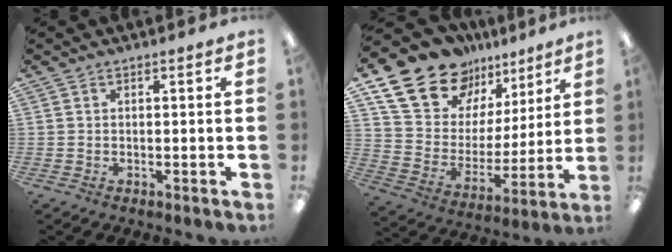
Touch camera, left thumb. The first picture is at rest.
{"total": 20.1, "force": [14.4, 12.0, 7.4], "torque": [-0.144, -0.092, 0.267]}